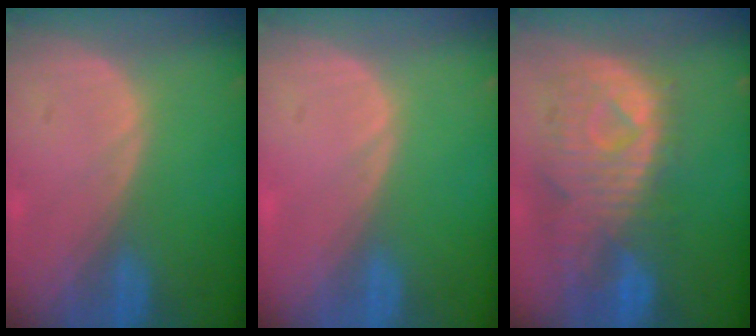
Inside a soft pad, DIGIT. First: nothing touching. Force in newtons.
{"total": 0.0}
{"total": 11.3, "press": 9.7, "slide": 5.7}